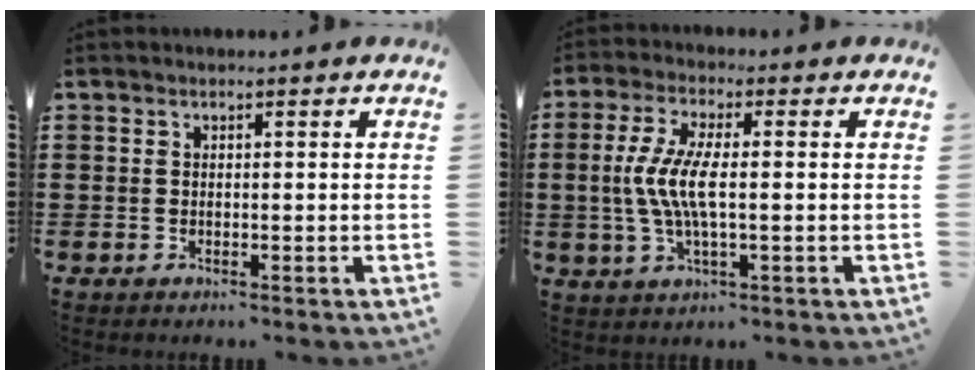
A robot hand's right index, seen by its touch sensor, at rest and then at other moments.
{"total": 6.9, "force": [-0.6, 1.7, 6.6], "torque": [-0.152, -0.011, -0.024]}